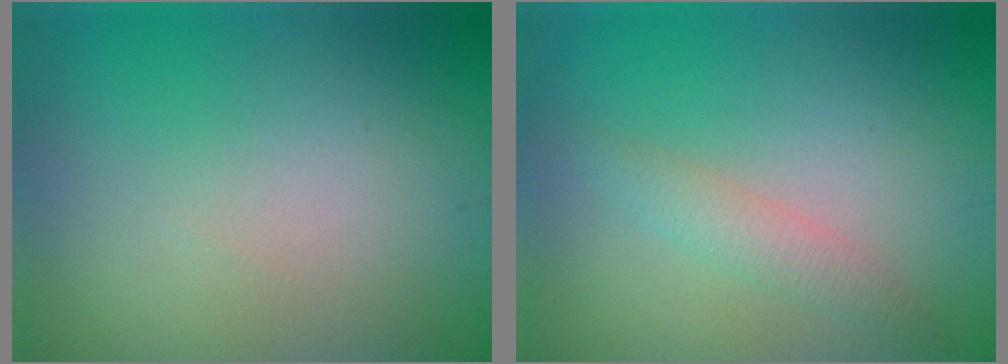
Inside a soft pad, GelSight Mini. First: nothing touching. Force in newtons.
{"total": 1.9, "press": 1.9, "slide": 0.1}